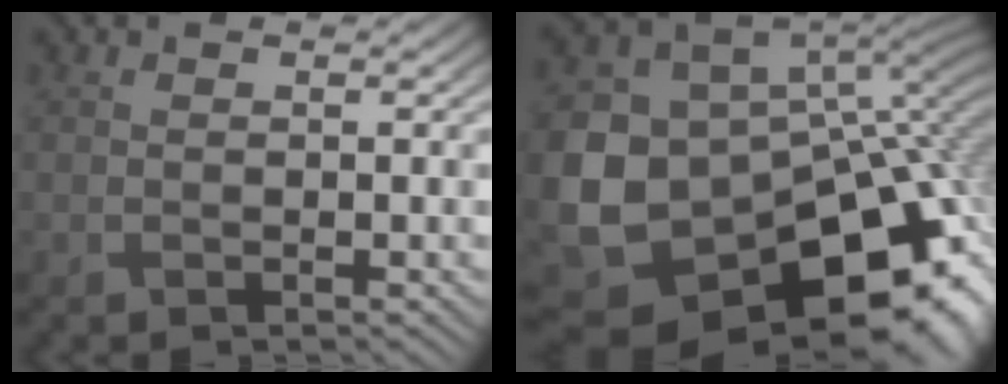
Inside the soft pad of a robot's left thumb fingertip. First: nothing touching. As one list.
[{"total": 20.8, "force": [-8.0, 15.4, 11.5], "torque": [-0.236, -0.026, -0.101]}]